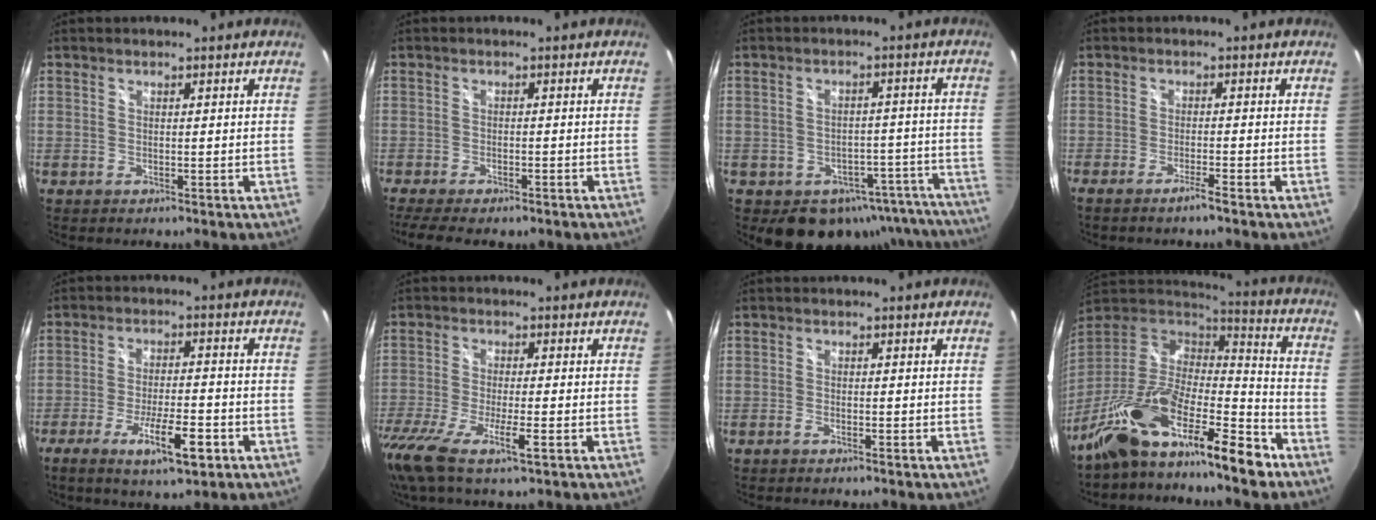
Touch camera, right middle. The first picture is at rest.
{"total": 8.3, "force": [-6.3, 2.5, 4.7], "torque": [-0.112, -0.028, -0.099]}
{"total": 16.2, "force": [-11.9, 9.8, 5.0], "torque": [-0.087, 0.038, -0.111]}
{"total": 2.6, "force": [-2.0, -0.5, 1.5], "torque": [-0.038, -0.001, -0.036]}
{"total": 9.7, "force": [-5.2, 1.9, 8.0], "torque": [-0.161, -0.016, -0.083]}
{"total": 13.0, "force": [-7.6, 2.2, 10.2], "torque": [-0.215, -0.052, -0.138]}
{"total": 1.0, "force": [-0.9, 0.2, 0.5], "torque": [-0.017, 0.000, -0.020]}
{"total": 20.4, "force": [-13.9, 5.9, 13.8], "torque": [-0.245, -0.020, -0.242]}